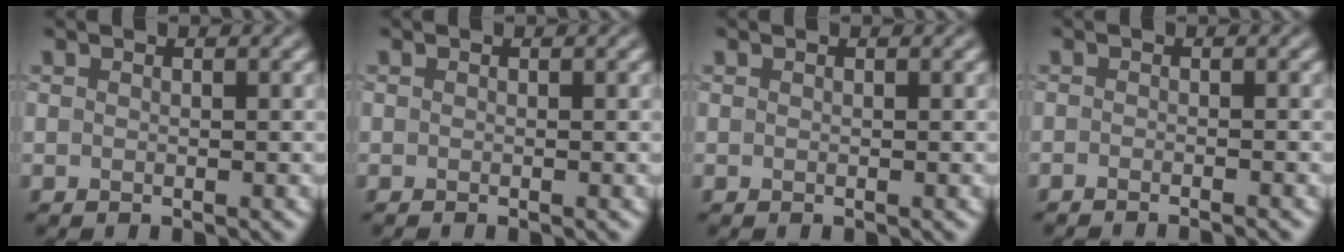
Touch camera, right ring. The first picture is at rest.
{"total": 0.0}
{"total": 0.0}
{"total": 2.0, "force": [-1.8, 0.0, 0.7], "torque": [-0.016, 0.001, -0.029]}